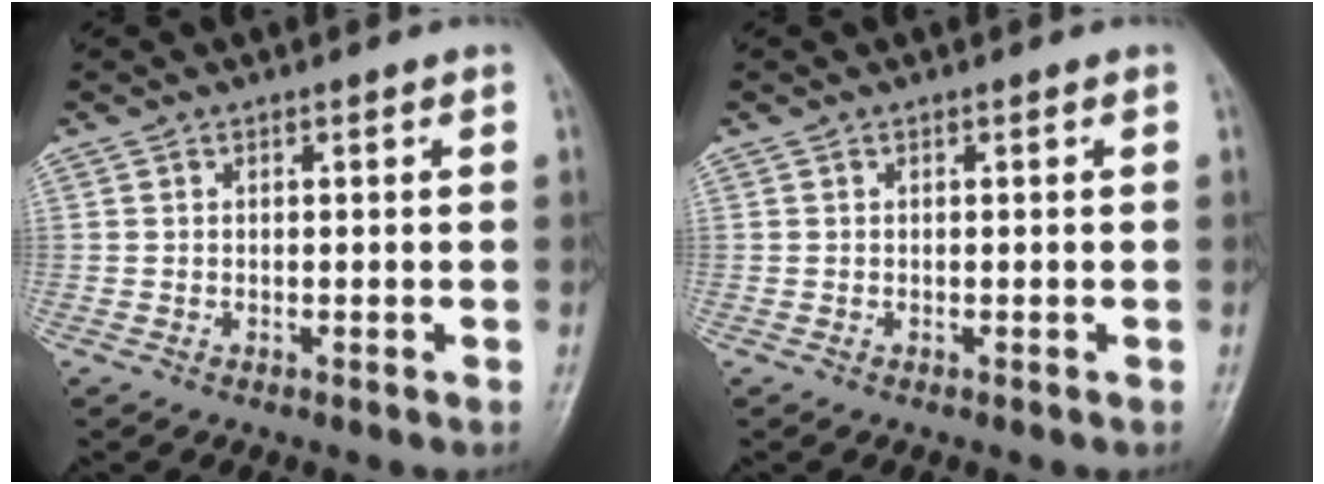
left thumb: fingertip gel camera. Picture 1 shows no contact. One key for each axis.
{"total": 0.0}